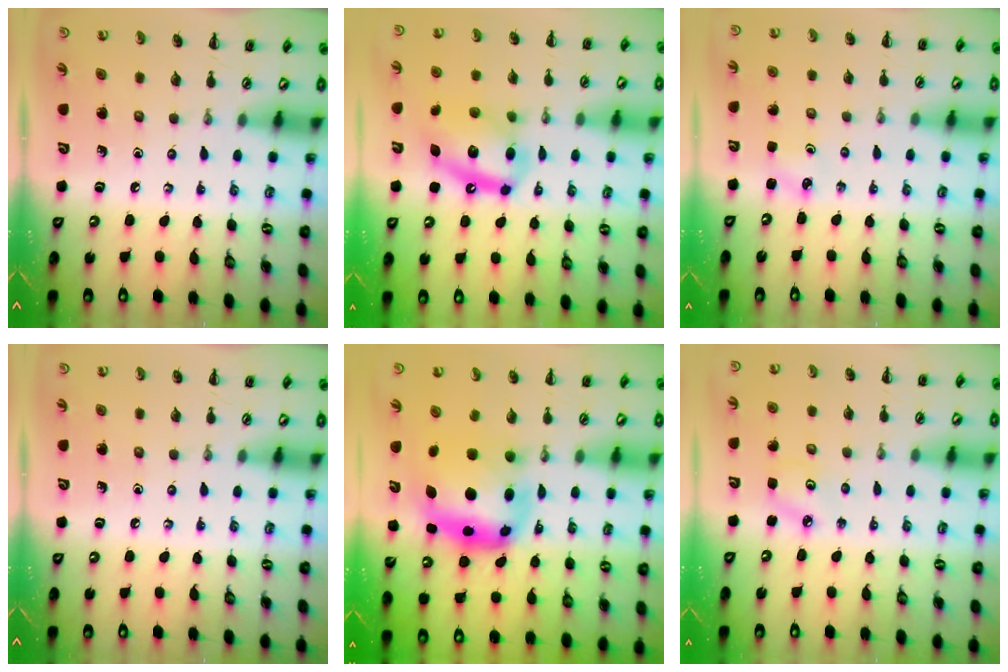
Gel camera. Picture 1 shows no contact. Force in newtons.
{"total": 16.9, "press": 16.6, "slide": 2.9}
{"total": 1.8, "press": 1.7, "slide": 0.5}
{"total": 0.0}
{"total": 9.1, "press": 8.7, "slide": 2.6}
{"total": 3.1, "press": 3.0, "slide": 0.5}